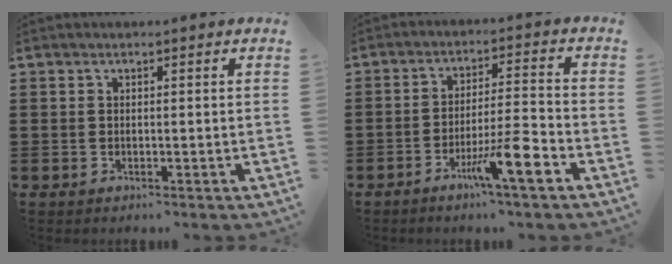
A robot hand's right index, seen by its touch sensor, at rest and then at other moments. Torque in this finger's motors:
{"motor_torque": [0.92, -0.82, 0.68, 0.09]}